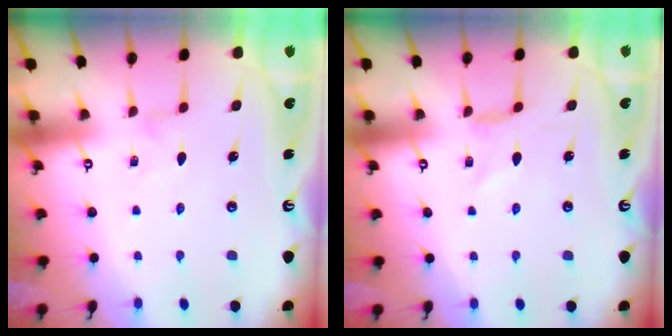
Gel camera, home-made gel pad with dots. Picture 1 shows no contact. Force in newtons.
{"total": 0.0}